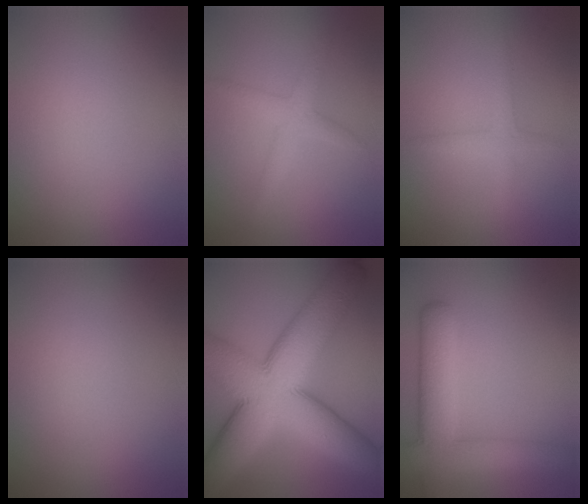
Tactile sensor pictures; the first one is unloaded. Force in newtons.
{"total": 2.1, "press": 2.1, "slide": 0.1}
{"total": 1.5, "press": 1.5, "slide": 0.1}
{"total": 0.0}
{"total": 14.3, "press": 14.3, "slide": 0.7}
{"total": 6.1, "press": 6.1, "slide": 0.5}